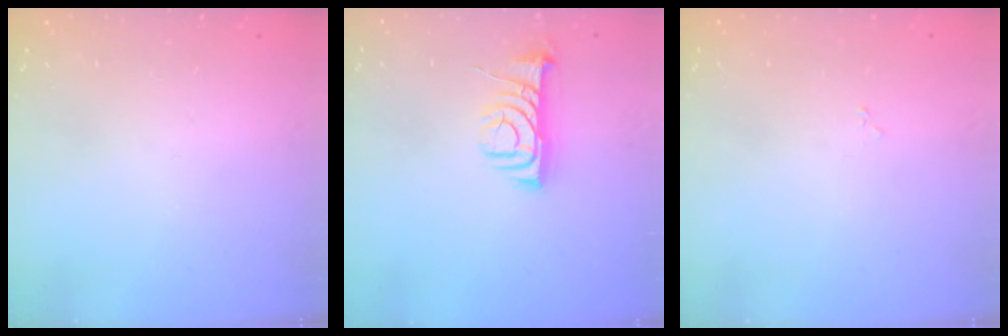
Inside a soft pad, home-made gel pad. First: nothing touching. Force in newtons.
{"total": 8.2, "press": 8.2, "slide": 0.6}
{"total": 1.9, "press": 1.9, "slide": 0.3}